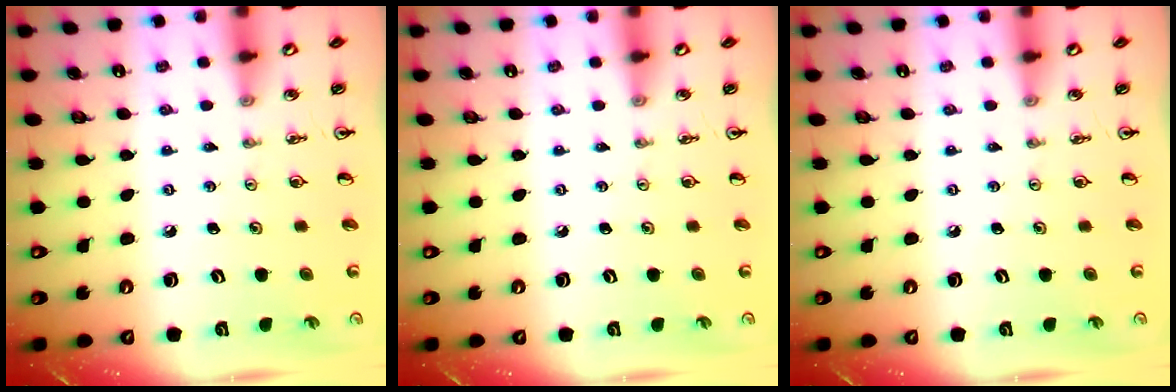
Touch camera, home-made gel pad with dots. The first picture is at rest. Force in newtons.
{"total": 0.0}
{"total": 0.0}